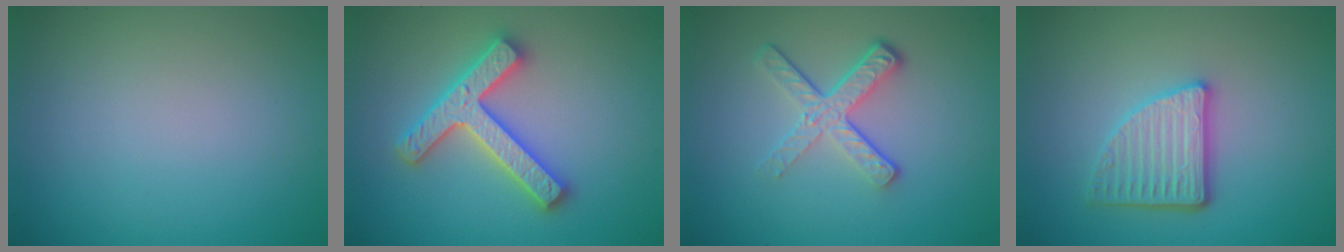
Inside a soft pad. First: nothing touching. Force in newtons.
{"total": 4.7, "press": 4.6, "slide": 0.9}
{"total": 4.1, "press": 2.7, "slide": 3.0}
{"total": 3.9, "press": 3.3, "slide": 2.1}